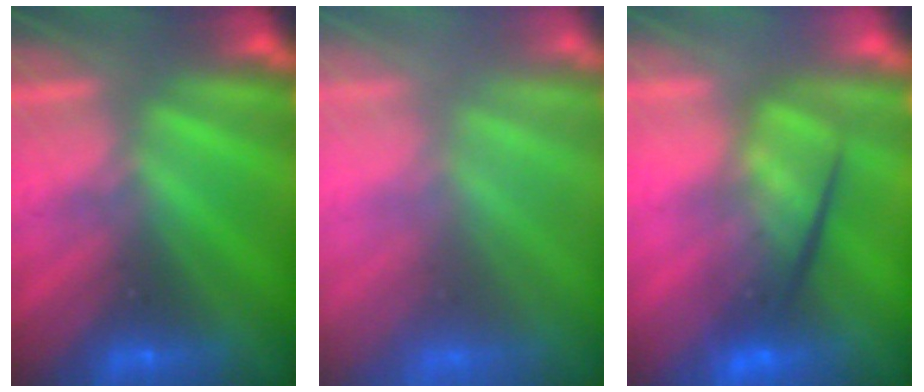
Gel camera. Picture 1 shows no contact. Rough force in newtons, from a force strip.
{"total": 7.4}
{"total": 6.9}